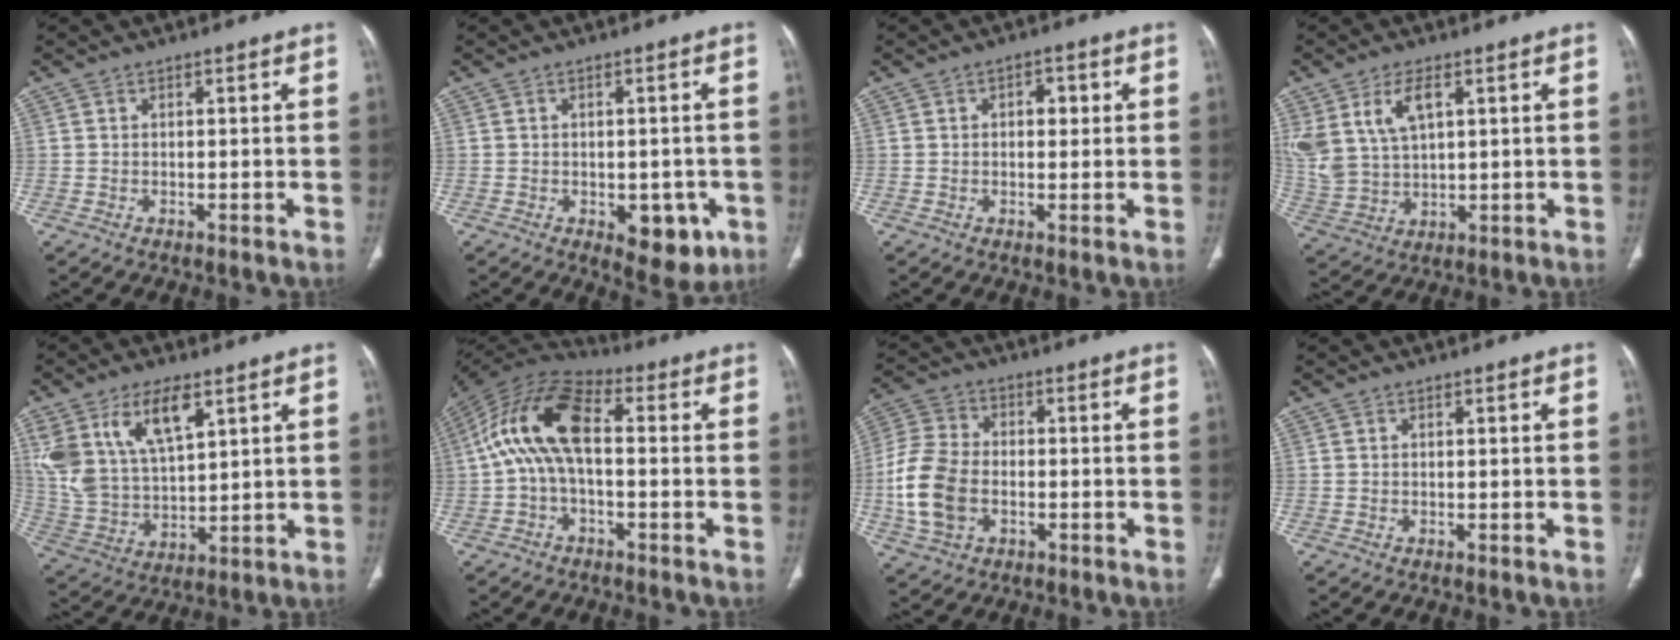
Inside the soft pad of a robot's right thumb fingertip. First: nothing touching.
{"total": 8.2, "force": [-2.9, 4.6, 6.1], "torque": [-0.045, 0.005, -0.025]}
{"total": 3.5, "force": [0.8, 2.2, 2.6], "torque": [-0.022, 0.002, 0.009]}
{"total": 11.5, "force": [4.8, 6.5, 8.2], "torque": [-0.176, -0.010, 0.110]}
{"total": 15.6, "force": [7.6, 7.6, 11.3], "torque": [-0.214, -0.020, 0.160]}
{"total": 14.1, "force": [0.3, 7.0, 12.2], "torque": [-0.236, 0.043, -0.006]}
{"total": 12.5, "force": [-2.5, 8.7, 8.7], "torque": [-0.183, 0.014, -0.048]}
{"total": 0.0}